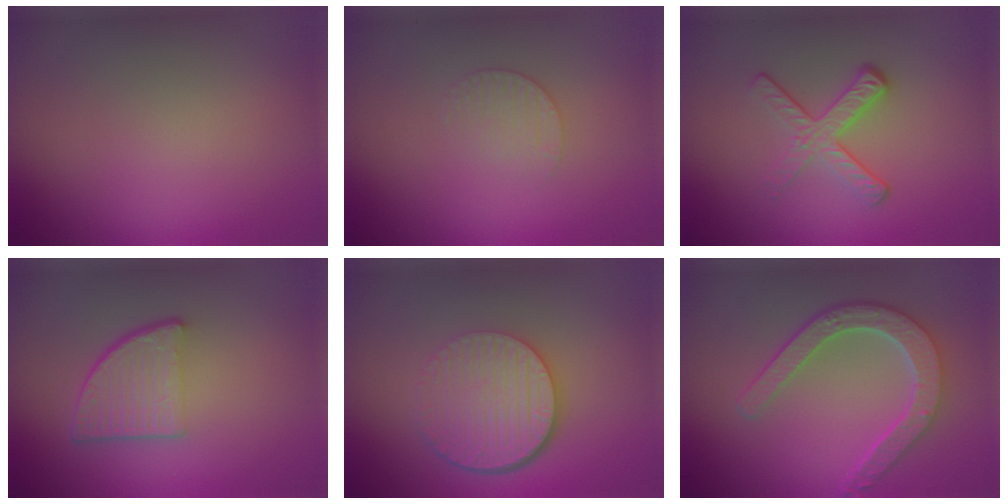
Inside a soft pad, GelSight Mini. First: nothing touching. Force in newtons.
{"total": 1.5, "press": 1.5, "slide": 0.4}
{"total": 3.5, "press": 2.4, "slide": 2.6}
{"total": 4.8, "press": 3.4, "slide": 3.5}
{"total": 6.3, "press": 4.2, "slide": 4.6}
{"total": 5.1, "press": 4.0, "slide": 3.2}